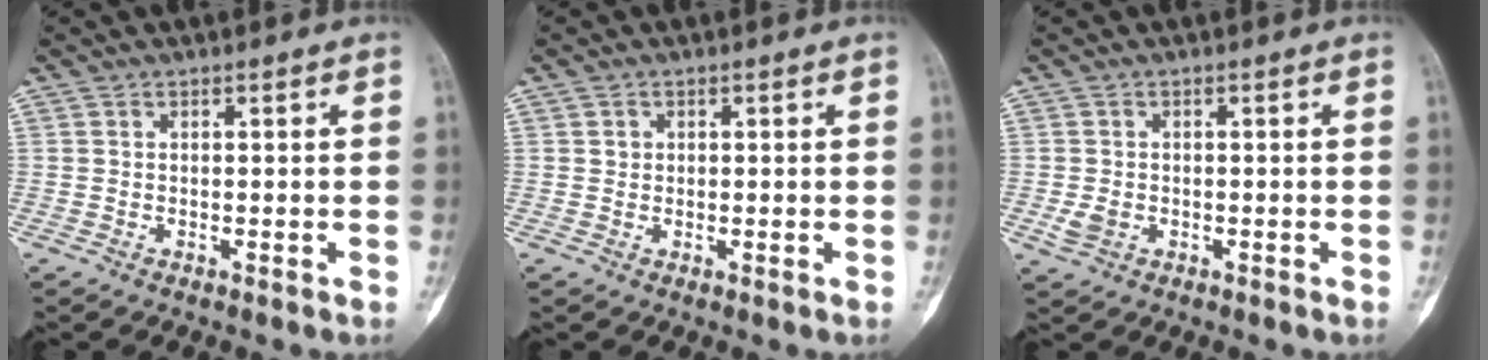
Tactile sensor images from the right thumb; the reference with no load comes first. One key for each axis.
{"total": 1.2, "fx": 0.3, "fy": 1.1, "fz": 0.3, "tx": 0.000, "ty": 0.001, "tz": 0.004}
{"total": 2.6, "fx": -0.6, "fy": 2.0, "fz": 1.5, "tx": -0.029, "ty": 0.001, "tz": -0.007}